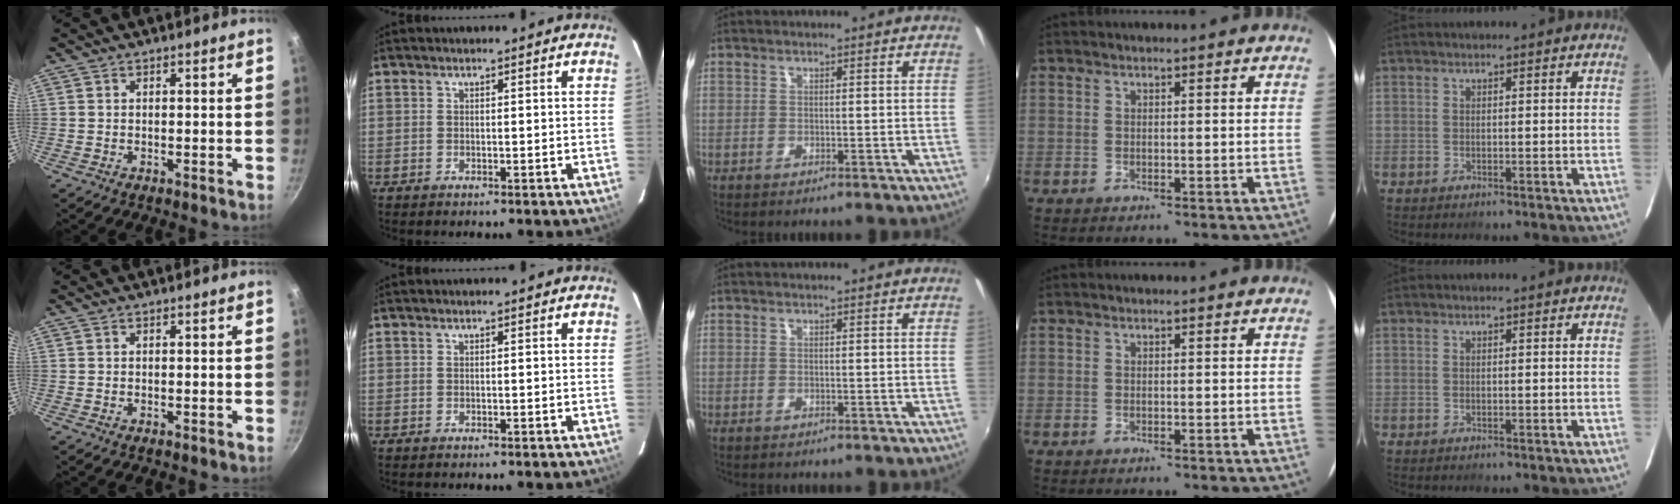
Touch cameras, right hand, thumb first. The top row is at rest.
{}